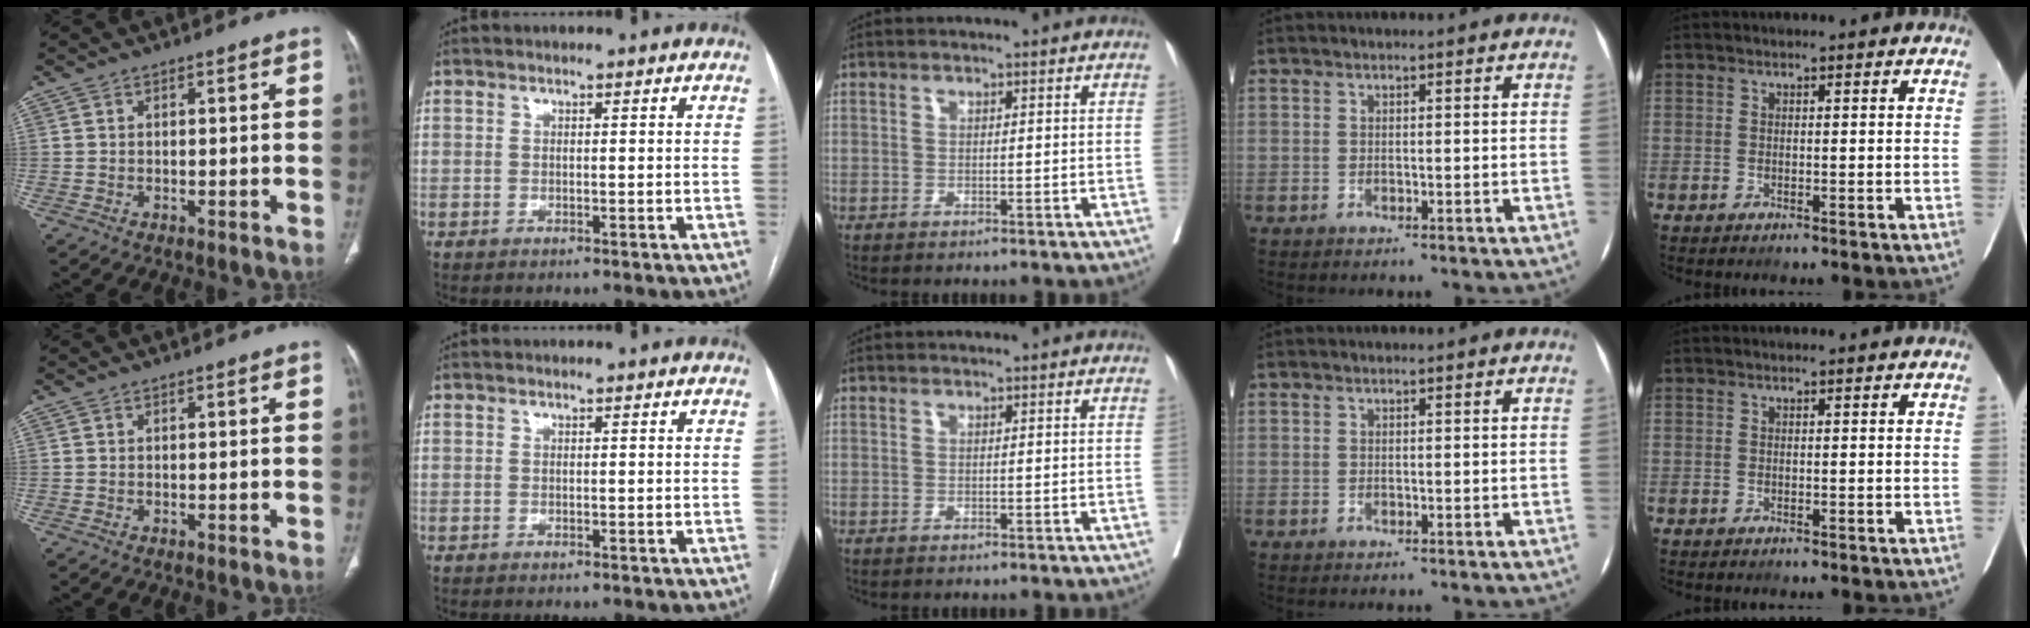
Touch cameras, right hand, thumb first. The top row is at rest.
{}